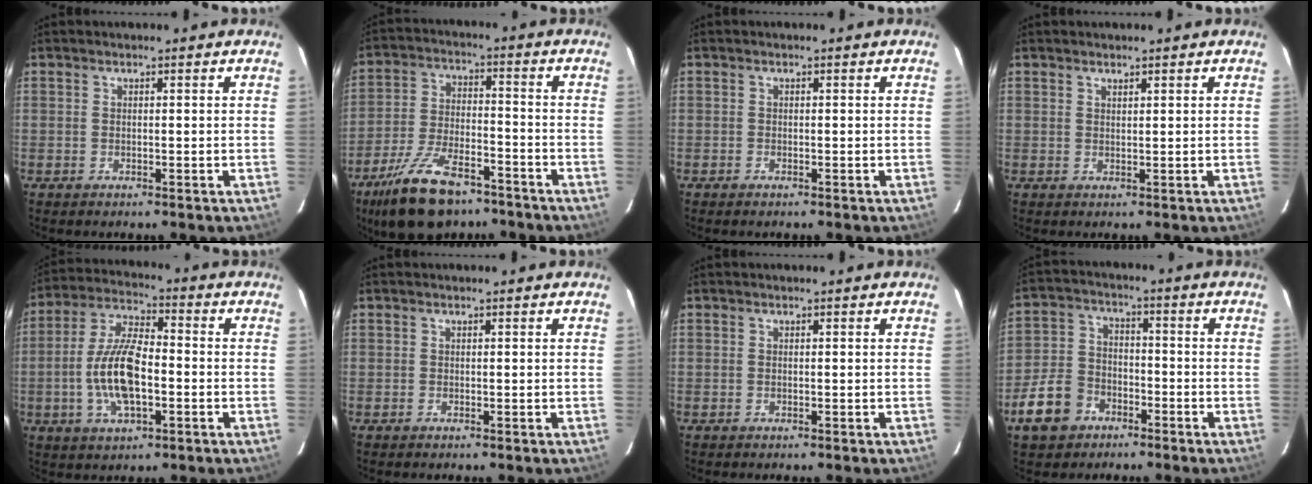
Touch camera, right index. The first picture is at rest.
{"total": 15.9, "force": [-11.4, 6.5, 9.0], "torque": [-0.190, -0.018, -0.197]}
{"total": 0.6, "force": [-0.5, 0.2, 0.1], "torque": [-0.002, 0.000, -0.011]}
{"total": 0.9, "force": [0.9, 0.2, 0.3], "torque": [-0.005, 0.000, 0.016]}
{"total": 12.9, "force": [-2.7, 5.1, 11.5], "torque": [-0.238, 0.003, -0.051]}
{"total": 0.0}
{"total": 0.0}
{"total": 10.0, "force": [-5.8, 7.0, 4.1], "torque": [-0.111, 0.021, -0.099]}